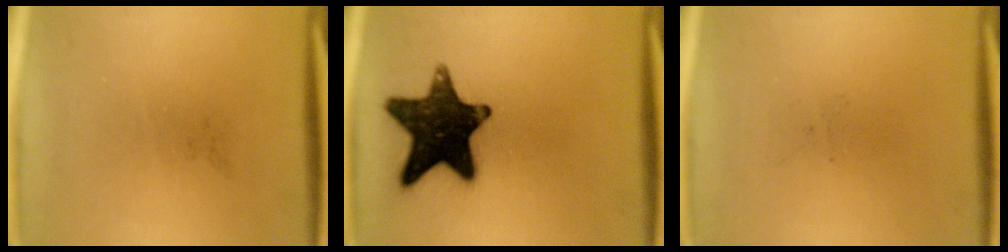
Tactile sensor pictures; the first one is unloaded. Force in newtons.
{"total": 16.6}
{"total": 0.0}